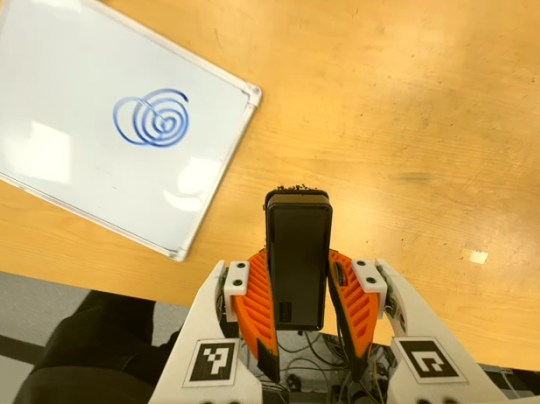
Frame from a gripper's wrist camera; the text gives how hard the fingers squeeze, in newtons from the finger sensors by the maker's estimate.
{"total": 5.8, "left": 3.8, "right": 7.7}